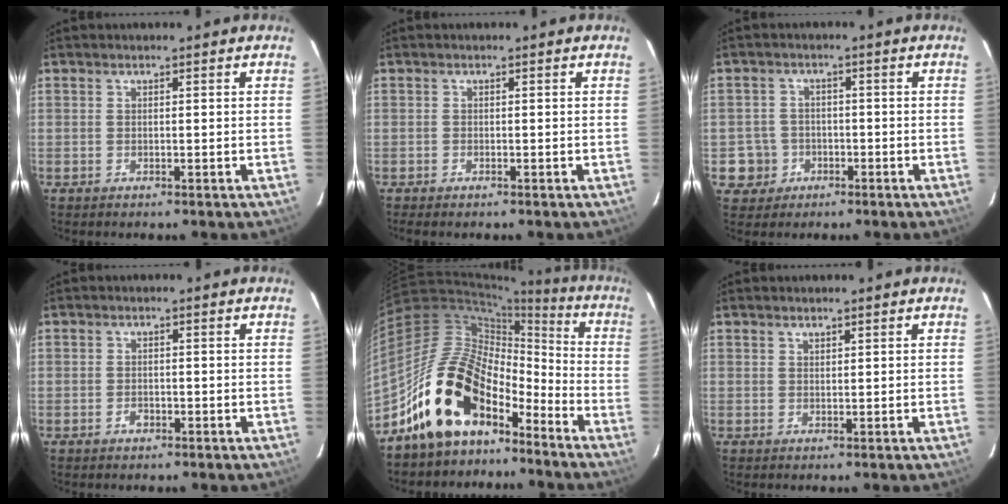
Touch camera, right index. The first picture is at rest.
{"total": 0.9, "force": [-0.8, 0.3, 0.4], "torque": [-0.010, -0.004, -0.016]}
{"total": 5.8, "force": [-1.8, 5.5, 0.5], "torque": [-0.022, 0.023, -0.023]}
{"total": 1.6, "force": [-0.8, 1.2, 0.6], "torque": [-0.011, 0.002, -0.012]}
{"total": 17.7, "force": [-12.1, 9.2, 9.0], "torque": [-0.170, 0.027, -0.212]}
{"total": 0.8, "force": [0.7, 0.3, 0.1], "torque": [-0.002, 0.001, 0.013]}